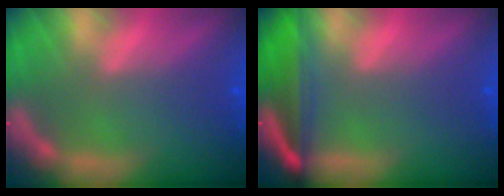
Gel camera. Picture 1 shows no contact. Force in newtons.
{"total": 6.5}